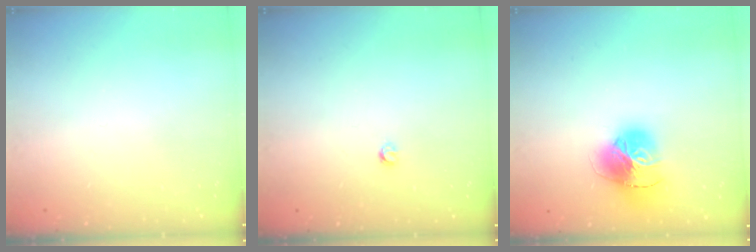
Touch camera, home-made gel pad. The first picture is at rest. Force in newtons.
{"total": 2.9, "press": 2.8, "slide": 0.5}
{"total": 17.3, "press": 17.2, "slide": 1.8}